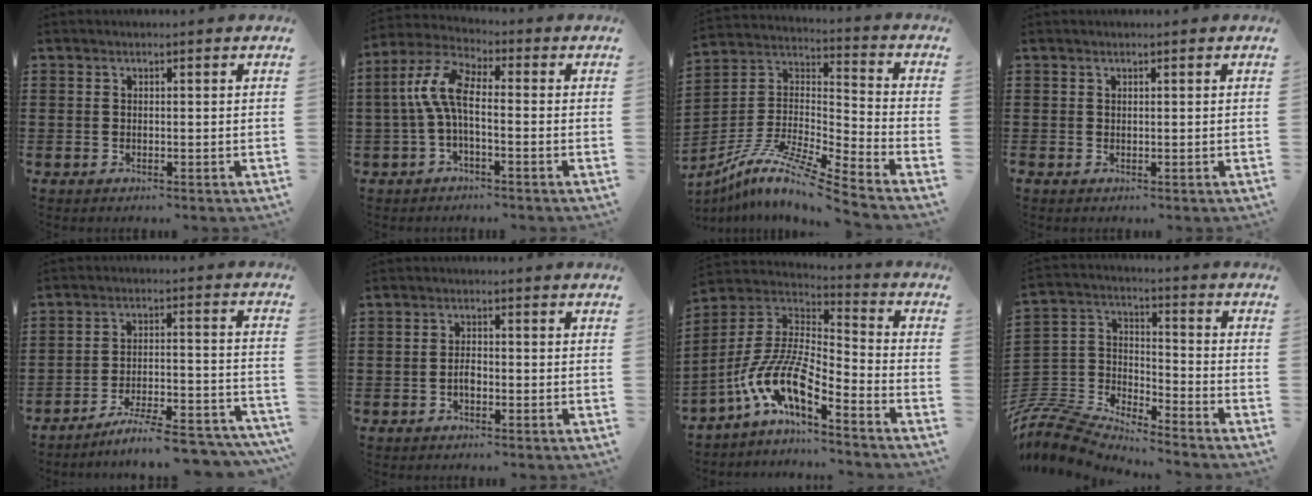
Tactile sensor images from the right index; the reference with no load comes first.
{"total": 6.9, "force": [-0.8, 2.6, 6.4], "torque": [-0.155, -0.007, -0.023]}
{"total": 9.8, "force": [-7.8, 0.3, 5.9], "torque": [-0.121, -0.008, -0.163]}
{"total": 0.0}
{"total": 7.2, "force": [-6.5, 0.3, 3.0], "torque": [-0.040, 0.005, -0.123]}
{"total": 1.9, "force": [-0.9, 0.8, 1.5], "torque": [-0.030, 0.002, -0.018]}
{"total": 11.1, "force": [-7.2, 3.3, 7.7], "torque": [-0.179, -0.008, -0.148]}
{"total": 7.3, "force": [-7.0, 1.7, 1.1], "torque": [-0.060, -0.011, -0.151]}